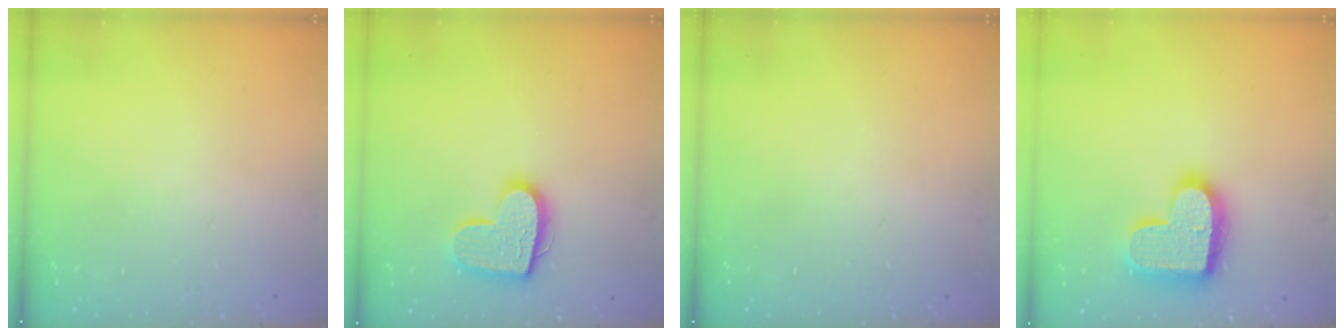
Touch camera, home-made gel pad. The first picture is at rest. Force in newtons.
{"total": 14.5, "press": 14.5, "slide": 0.8}
{"total": 0.0}
{"total": 17.6, "press": 17.5, "slide": 1.0}